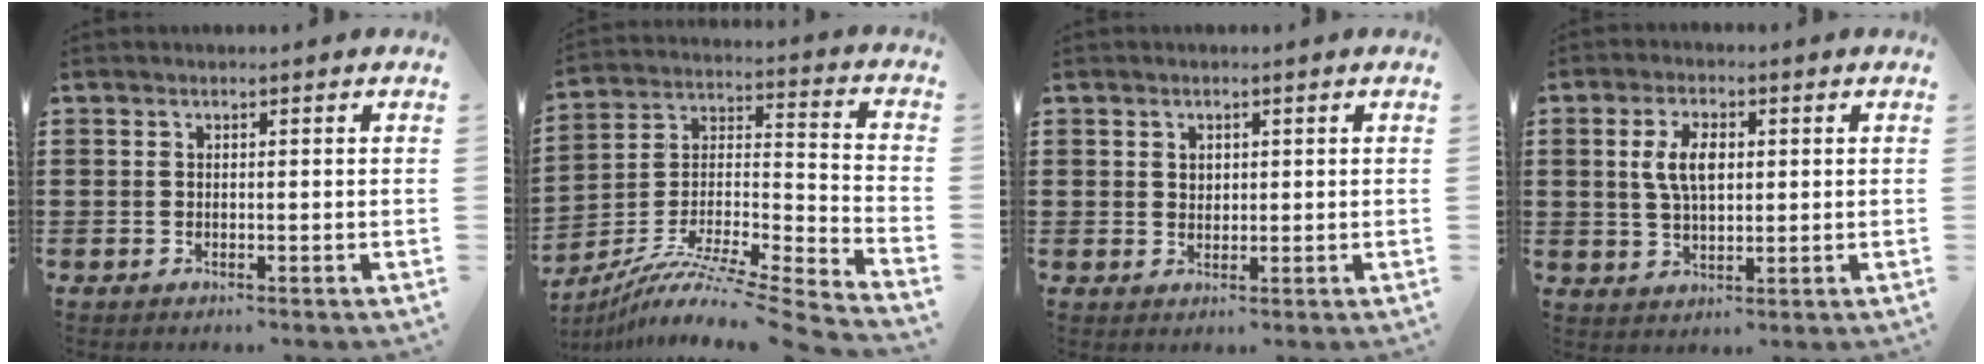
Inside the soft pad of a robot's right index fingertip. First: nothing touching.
{"total": 8.9, "force": [-7.2, 0.5, 5.2], "torque": [-0.093, -0.002, -0.146]}
{"total": 1.4, "force": [0.7, 1.1, 0.4], "torque": [-0.011, 0.005, 0.014]}
{"total": 5.8, "force": [1.1, 2.8, 4.9], "torque": [-0.095, 0.009, 0.015]}